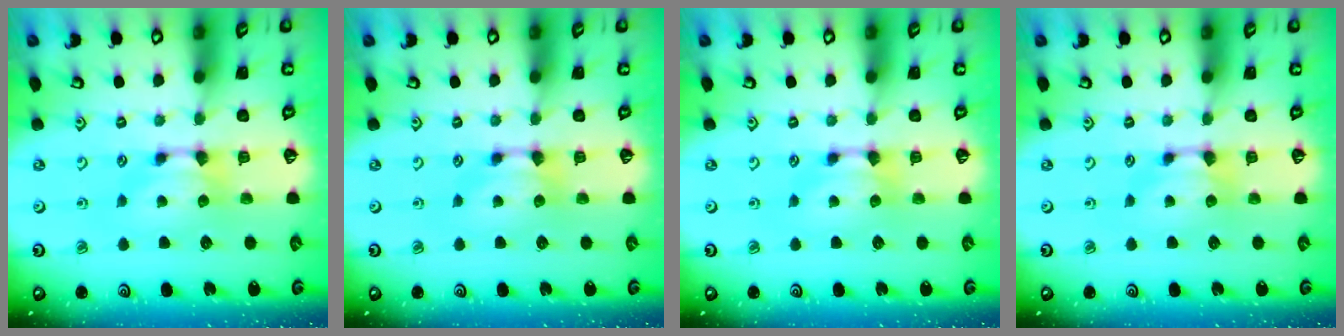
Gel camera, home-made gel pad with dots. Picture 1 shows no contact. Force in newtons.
{"total": 0.0}
{"total": 0.0}
{"total": 0.0}